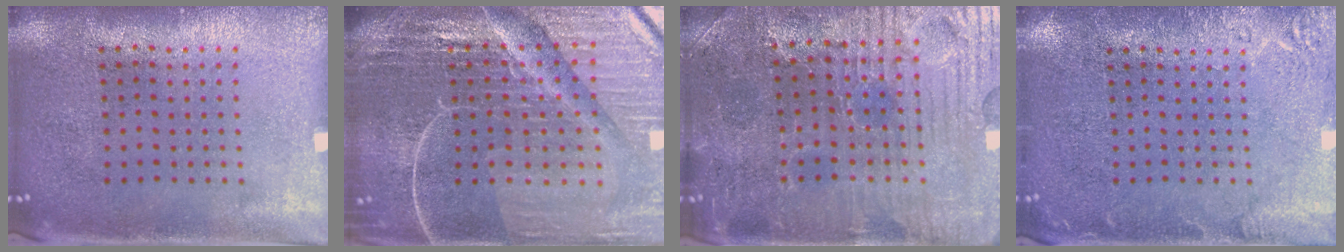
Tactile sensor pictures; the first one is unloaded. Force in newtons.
{"total": 6.9, "press": 6.1, "slide": 3.3}
{"total": 3.8, "press": 3.7, "slide": 0.5}
{"total": 2.4, "press": 2.4, "slide": 0.4}